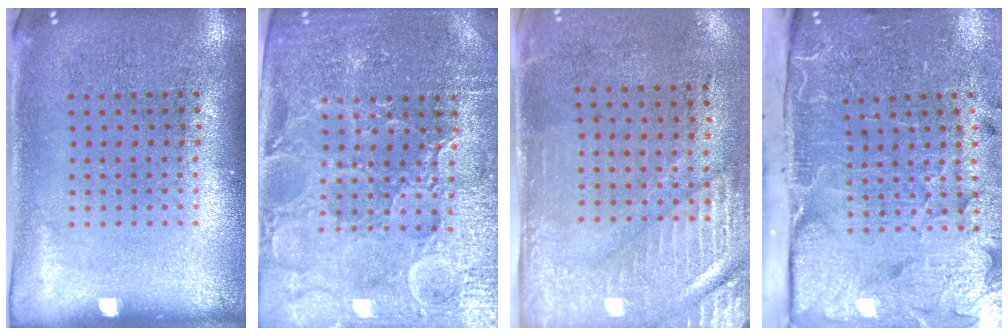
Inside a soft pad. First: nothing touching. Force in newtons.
{"total": 4.3, "press": 4.1, "slide": 1.3}
{"total": 2.8, "press": 2.4, "slide": 1.4}
{"total": 5.2, "press": 4.0, "slide": 3.3}